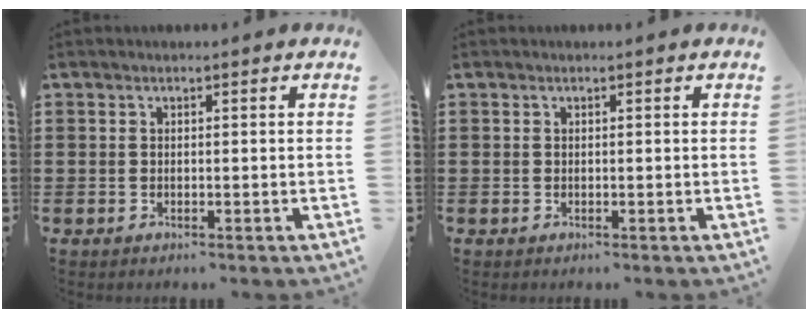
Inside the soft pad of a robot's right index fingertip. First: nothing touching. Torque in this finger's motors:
{"motor_torque": [1.07, 1.07, 0.00, 0.01]}